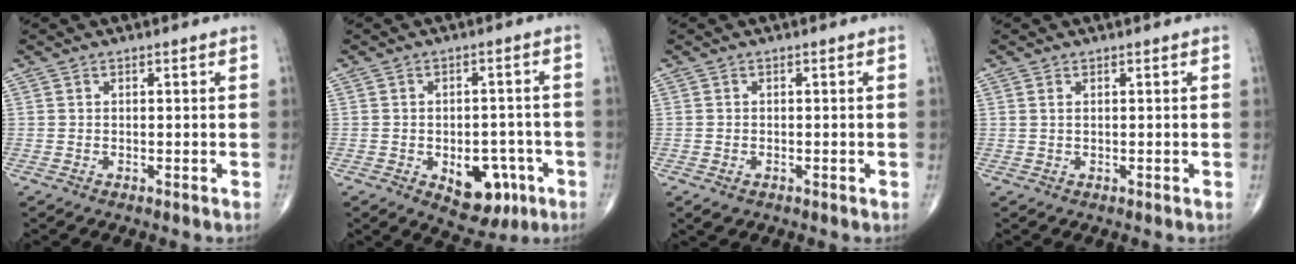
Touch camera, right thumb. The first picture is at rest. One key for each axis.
{"total": 10.1, "fx": -3.9, "fy": 6.1, "fz": 7.0, "tx": -0.058, "ty": 0.024, "tz": -0.041}
{"total": 1.6, "fx": -0.7, "fy": 1.1, "fz": 0.9, "tx": -0.013, "ty": 0.002, "tz": -0.006}
{"total": 0.8, "fx": 0.4, "fy": 0.3, "fz": 0.6, "tx": -0.017, "ty": 0.005, "tz": 0.009}